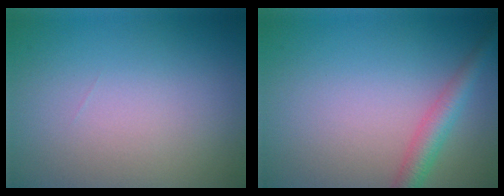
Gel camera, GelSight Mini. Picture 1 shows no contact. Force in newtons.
{"total": 2.9, "press": 2.9, "slide": 0.0}